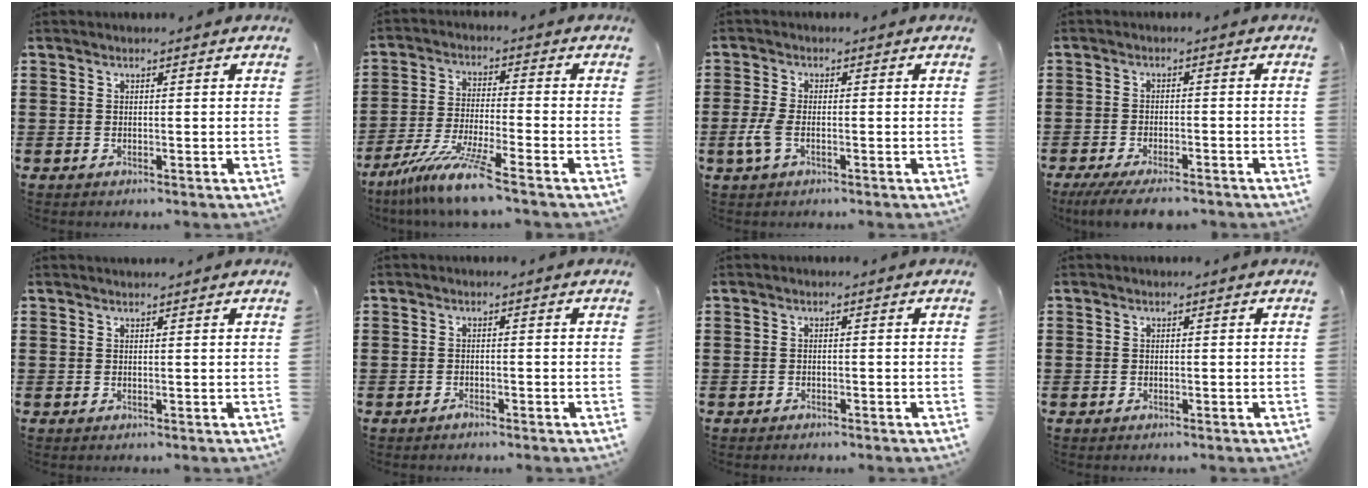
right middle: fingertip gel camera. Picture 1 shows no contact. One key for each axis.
{"total": 8.8, "fx": -7.1, "fy": -0.4, "fz": 5.2, "tx": -0.111, "ty": -0.018, "tz": -0.139}
{"total": 3.2, "fx": -0.9, "fy": 1.3, "fz": 2.8, "tx": -0.070, "ty": -0.005, "tz": -0.022}
{"total": 3.9, "fx": -3.4, "fy": 0.5, "fz": 1.8, "tx": -0.043, "ty": -0.008, "tz": -0.068}
{"total": 0.7, "fx": 0.6, "fy": -0.1, "fz": -0.1, "tx": 0.001, "ty": -0.001, "tz": 0.012}
{"total": 1.0, "fx": -0.9, "fy": 0.3, "fz": 0.3, "tx": -0.008, "ty": -0.002, "tz": -0.017}
{"total": 0.7, "fx": -0.7, "fy": 0.2, "fz": 0.1, "tx": -0.002, "ty": 0.001, "tz": -0.015}
{"total": 0.5, "fx": -0.2, "fy": 0.5, "fz": 0.0, "tx": 0.000, "ty": 0.005, "tz": -0.007}